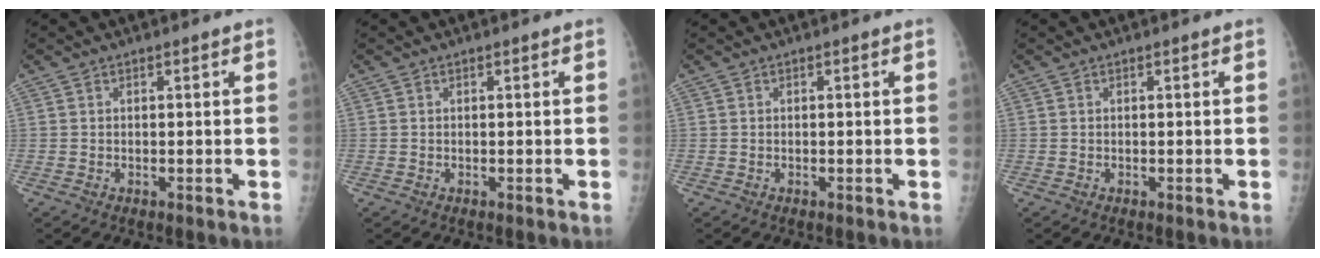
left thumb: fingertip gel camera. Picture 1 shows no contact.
{"total": 0.0}
{"total": 0.0}
{"total": 0.0}